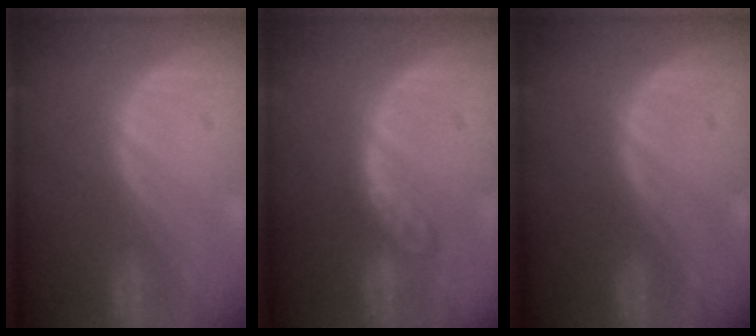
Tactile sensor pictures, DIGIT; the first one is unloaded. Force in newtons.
{"total": 4.7, "press": 4.7, "slide": 0.2}
{"total": 0.0}